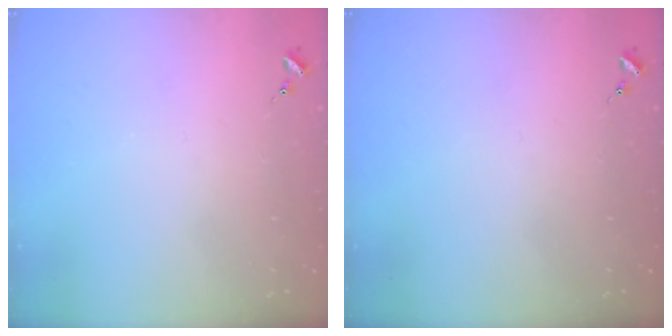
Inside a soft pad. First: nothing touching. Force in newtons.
{"total": 0.0}